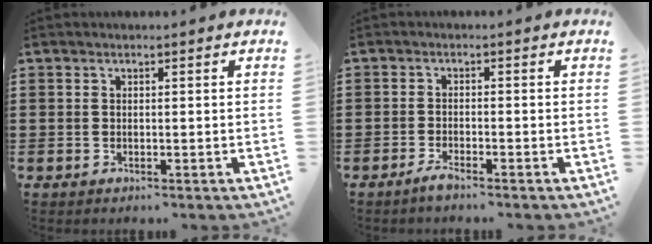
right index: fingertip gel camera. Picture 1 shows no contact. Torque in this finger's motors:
{"motor_torque": [0.13, 0.00, 0.13, 0.05]}